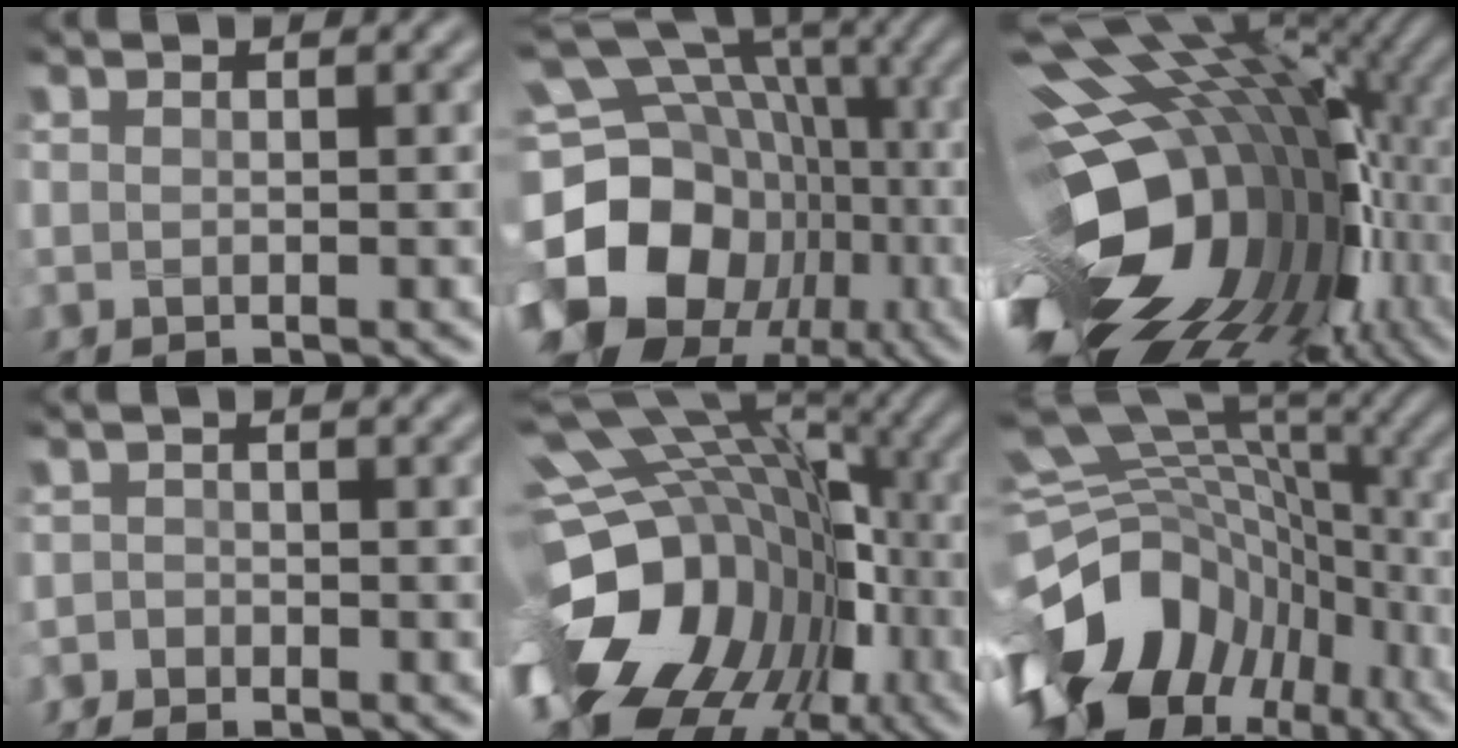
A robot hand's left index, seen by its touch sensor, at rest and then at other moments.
{"total": 19.9, "force": [-2.9, 16.0, 11.5], "torque": [-0.238, 0.001, -0.052]}
{"total": 18.6, "force": [-2.4, 11.2, 14.6], "torque": [-0.260, -0.037, -0.013]}
{"total": 1.1, "force": [-0.7, 0.8, -0.2], "torque": [0.026, 0.013, -0.022]}
{"total": 16.5, "force": [-4.7, 12.0, 10.3], "torque": [-0.186, -0.006, -0.061]}
{"total": 15.3, "force": [-5.4, 10.6, 9.5], "torque": [-0.208, -0.011, -0.078]}